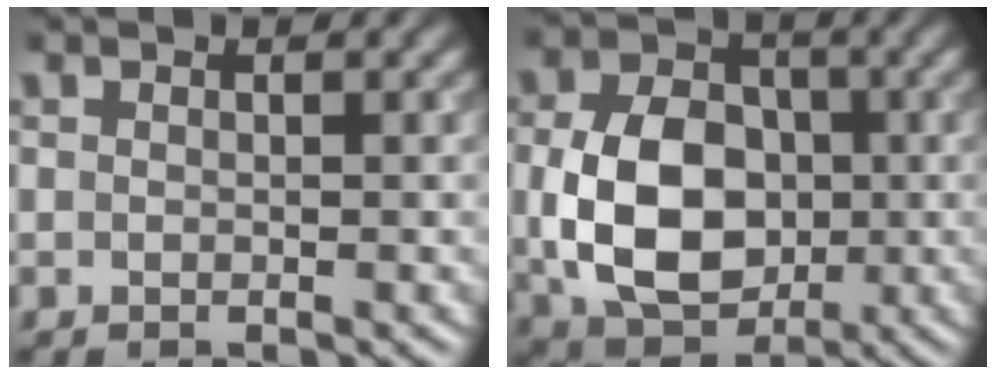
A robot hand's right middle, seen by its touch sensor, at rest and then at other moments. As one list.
[{"total": 9.4, "force": [-0.8, 6.8, 6.4], "torque": [-0.133, -0.006, -0.015]}]